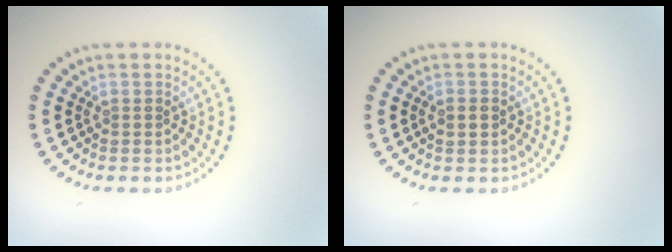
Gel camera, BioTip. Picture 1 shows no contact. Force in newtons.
{"total": 1.8, "press": 1.8, "slide": 0.2}